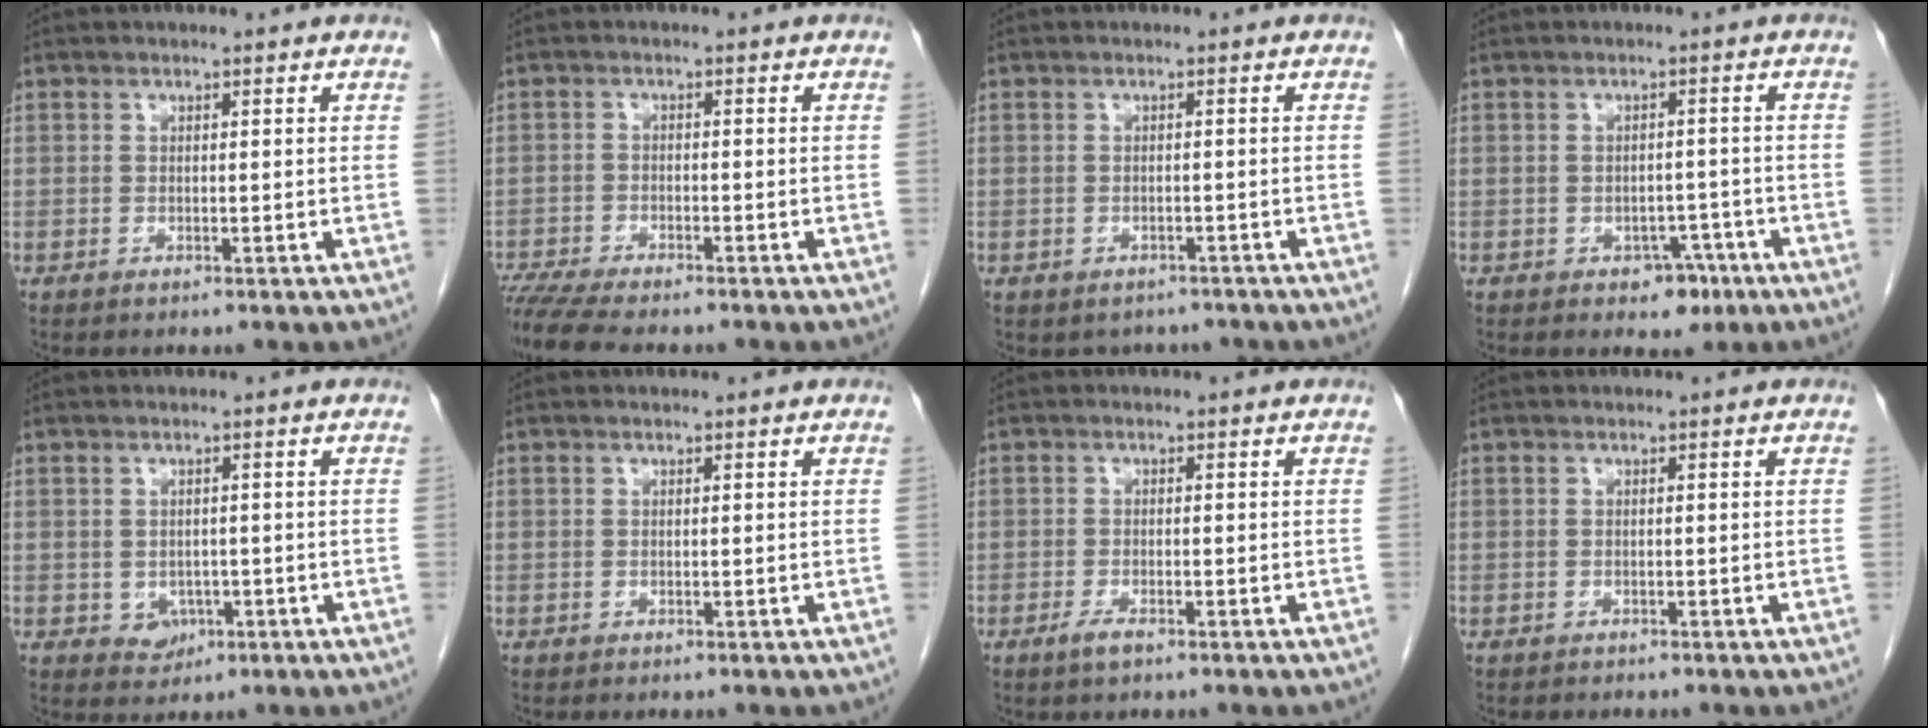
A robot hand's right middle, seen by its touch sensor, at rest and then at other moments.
{"total": 9.0, "force": [-7.9, 1.1, 4.2], "torque": [-0.068, -0.014, -0.127]}
{"total": 3.6, "force": [-2.9, 2.0, 0.2], "torque": [-0.001, 0.008, -0.037]}
{"total": 3.7, "force": [-2.1, 2.5, 1.8], "torque": [-0.014, 0.006, -0.021]}
{"total": 2.6, "force": [-0.9, 2.2, 1.2], "torque": [-0.013, 0.004, -0.003]}
{"total": 0.0}
{"total": 1.9, "force": [-1.2, 0.5, 1.3], "torque": [-0.031, -0.002, -0.023]}
{"total": 1.1, "force": [-1.0, 0.5, 0.3], "torque": [-0.015, -0.001, -0.012]}